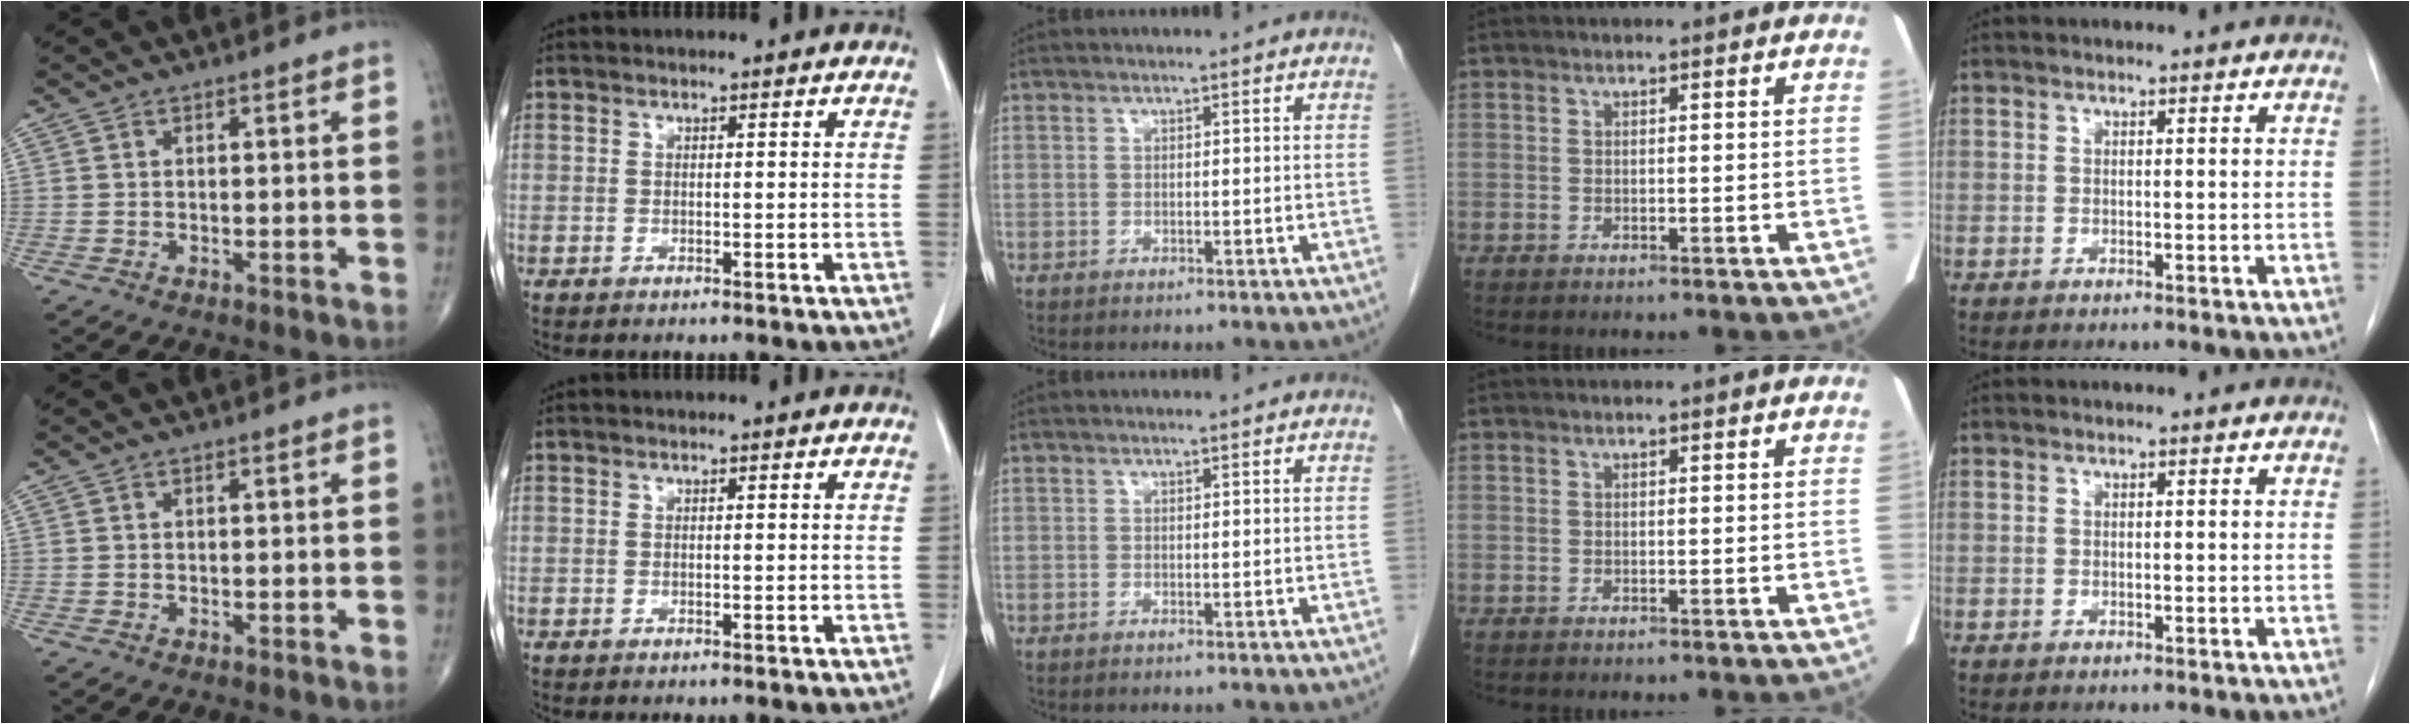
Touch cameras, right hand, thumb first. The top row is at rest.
{}